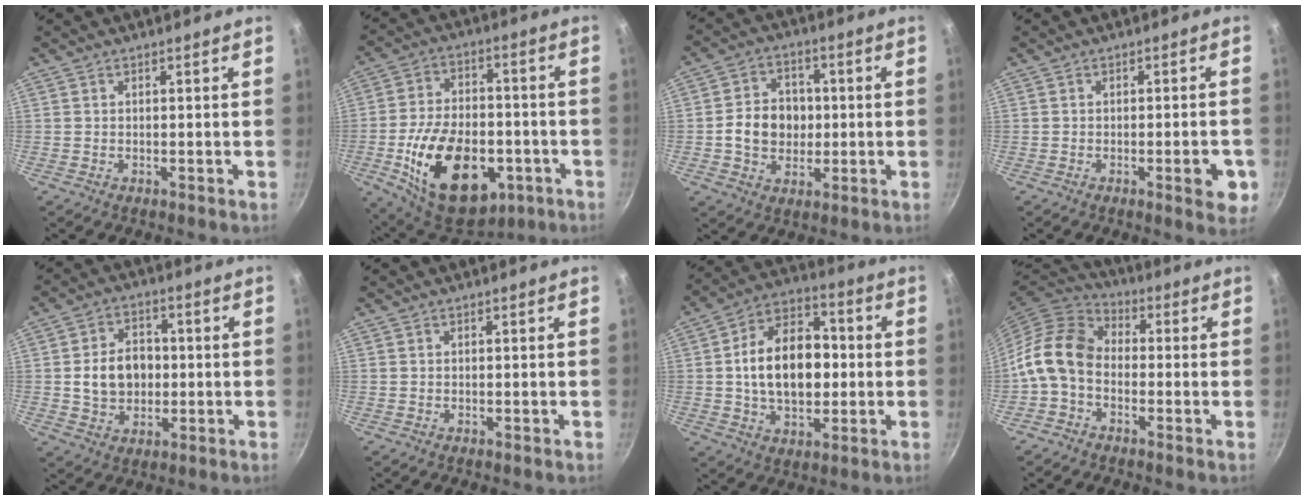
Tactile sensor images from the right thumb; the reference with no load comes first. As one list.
[{"total": 23.0, "force": [-6.9, 14.1, 16.8], "torque": [-0.260, 0.026, -0.095]}, {"total": 9.9, "force": [-0.4, 8.2, 5.6], "torque": [-0.064, 0.011, -0.012]}, {"total": 5.6, "force": [-1.9, 1.6, 5.0], "torque": [-0.052, 0.005, -0.024]}, {"total": 9.8, "force": [0.0, 7.6, 6.1], "torque": [-0.077, 0.012, 0.000]}, {"total": 0.0}, {"total": 17.2, "force": [0.2, 11.3, 12.9], "torque": [-0.176, 0.028, -0.005]}, {"total": 10.6, "force": [-2.2, 7.8, 6.9], "torque": [-0.118, 0.039, -0.066]}]